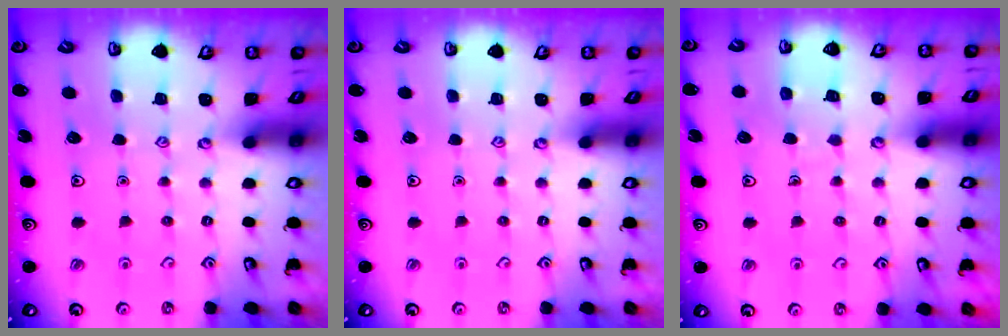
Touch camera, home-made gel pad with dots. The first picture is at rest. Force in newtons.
{"total": 0.0}
{"total": 6.9, "press": 6.9, "slide": 0.6}